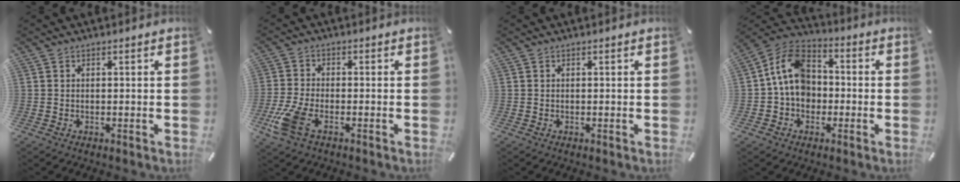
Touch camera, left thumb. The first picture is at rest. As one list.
[{"total": 7.9, "force": [-3.7, 3.7, 6.0], "torque": [-0.143, -0.005, -0.069]}, {"total": 0.0}, {"total": 11.3, "force": [-1.0, 9.1, 6.6], "torque": [-0.156, 0.024, -0.020]}]